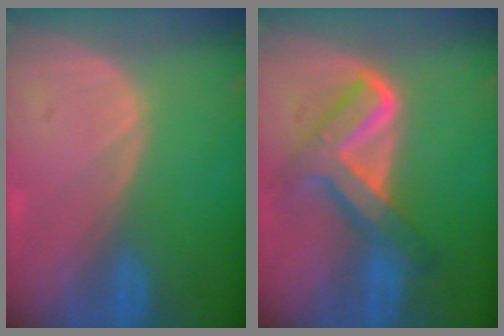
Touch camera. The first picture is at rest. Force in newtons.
{"total": 8.0, "press": 8.0, "slide": 0.7}